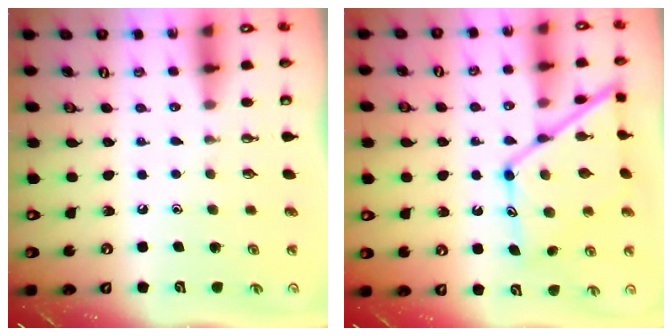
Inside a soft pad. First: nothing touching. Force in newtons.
{"total": 16.3, "press": 16.3, "slide": 1.3}